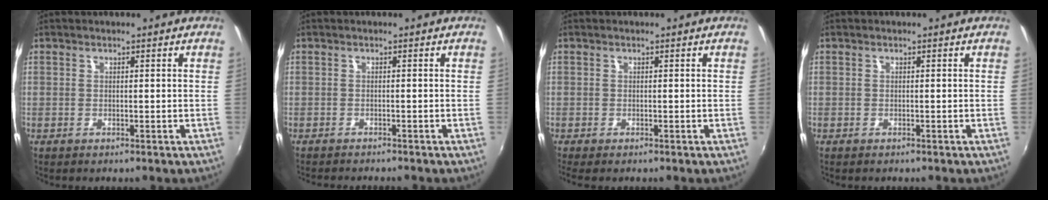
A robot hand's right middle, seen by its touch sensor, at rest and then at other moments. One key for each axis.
{"total": 3.2, "fx": -3.0, "fy": 0.0, "fz": 1.1, "tx": -0.029, "ty": -0.014, "tz": -0.047}
{"total": 1.1, "fx": -0.8, "fy": -0.1, "fz": 0.8, "tx": -0.018, "ty": -0.004, "tz": -0.010}
{"total": 0.0}